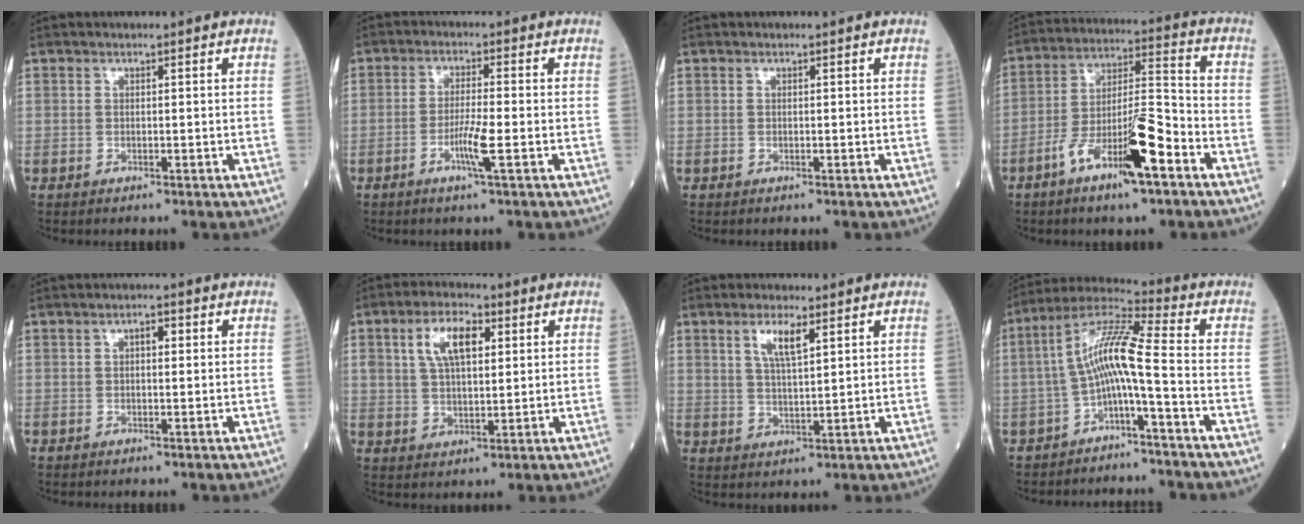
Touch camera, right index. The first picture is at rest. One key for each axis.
{"total": 4.5, "fx": -1.7, "fy": -0.4, "fz": 4.2, "tx": -0.083, "ty": -0.008, "tz": -0.036}
{"total": 0.0}
{"total": 12.8, "fx": -6.7, "fy": 1.9, "fz": 10.8, "tx": -0.195, "ty": 0.003, "tz": -0.118}
{"total": 1.9, "fx": 0.4, "fy": 0.8, "fz": 1.7, "tx": -0.027, "ty": 0.007, "tz": 0.006}
{"total": 8.0, "fx": 2.8, "fy": 3.5, "fz": 6.6, "tx": -0.129, "ty": 0.015, "tz": 0.054}
{"total": 5.0, "fx": 2.5, "fy": 1.0, "fz": 4.2, "tx": -0.084, "ty": 0.001, "tz": 0.050}
{"total": 9.0, "fx": -2.3, "fy": 0.3, "fz": 8.7, "tx": -0.166, "ty": 0.034, "tz": -0.048}